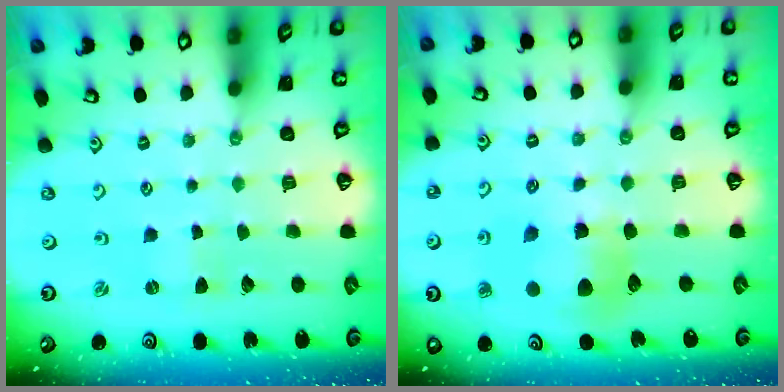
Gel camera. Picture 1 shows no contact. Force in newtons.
{"total": 9.8, "press": 9.8, "slide": 1.0}